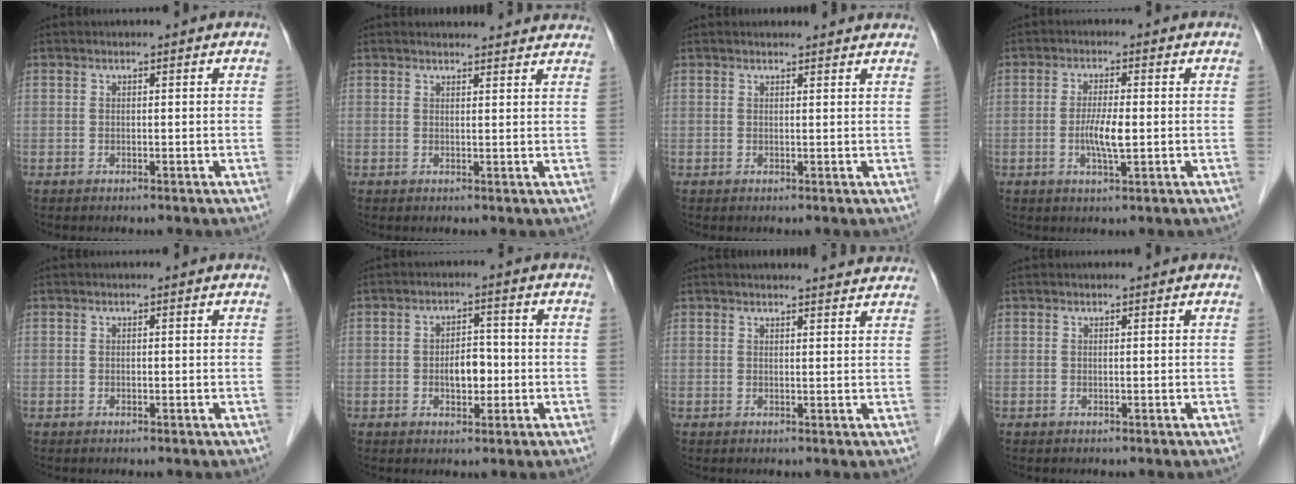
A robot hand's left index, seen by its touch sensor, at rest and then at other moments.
{"total": 10.0, "force": [9.6, 1.4, 2.3], "torque": [-0.010, 0.013, 0.091]}
{"total": 5.6, "force": [5.4, 0.8, 1.3], "torque": [-0.011, 0.015, 0.049]}
{"total": 4.3, "force": [-0.8, 0.6, 4.2], "torque": [-0.087, -0.009, -0.014]}
{"total": 0.0}
{"total": 4.3, "force": [-1.1, 2.4, 3.4], "torque": [-0.059, 0.005, -0.015]}
{"total": 7.0, "force": [6.8, 0.4, 1.6], "torque": [-0.014, 0.006, 0.062]}
{"total": 0.0}